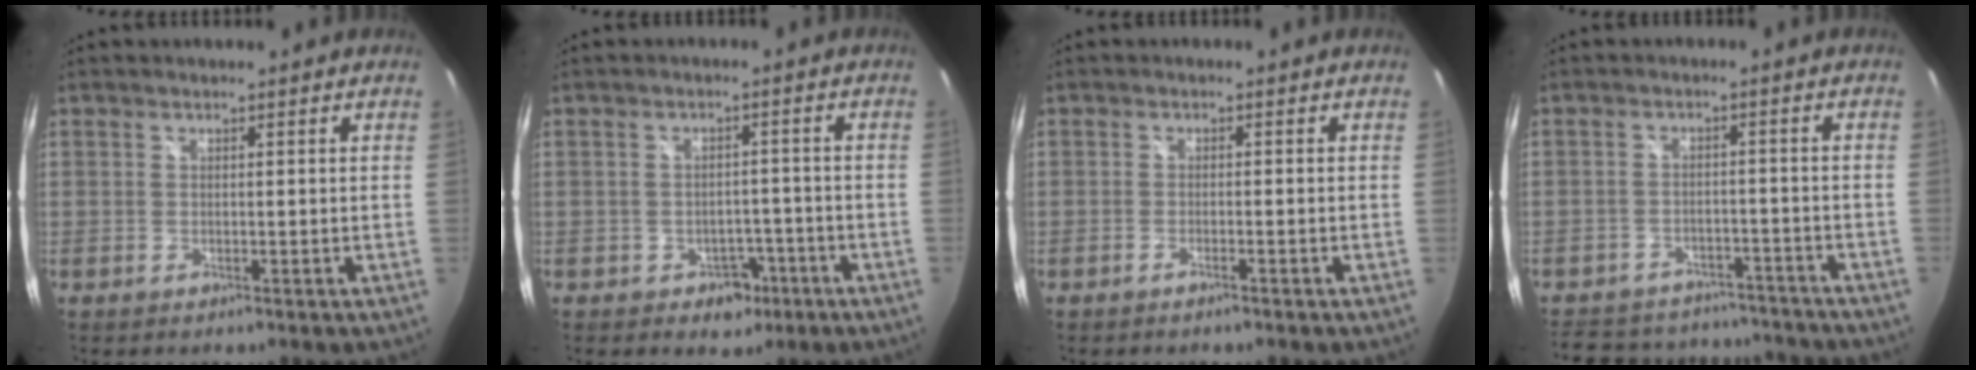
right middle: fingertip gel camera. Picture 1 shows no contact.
{"total": 4.5, "force": [-2.4, 3.5, 1.5], "torque": [-0.033, 0.008, -0.022]}
{"total": 1.4, "force": [-1.2, 0.0, 0.6], "torque": [-0.017, -0.001, -0.022]}
{"total": 19.6, "force": [-16.5, 8.3, 6.4], "torque": [-0.148, 0.030, -0.210]}